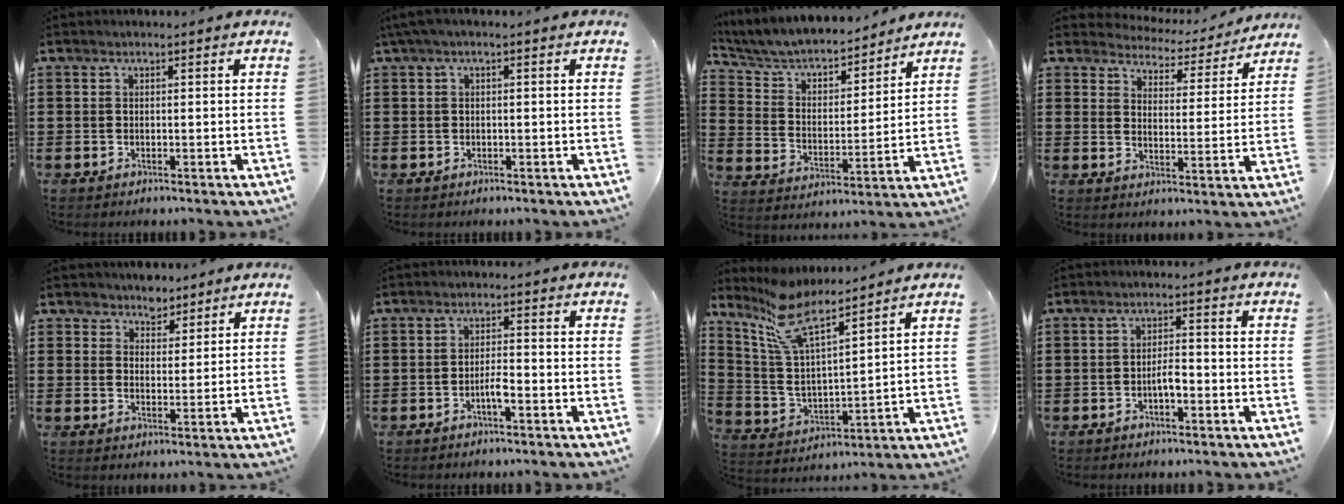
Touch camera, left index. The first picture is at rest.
{"total": 1.2, "force": [-0.5, 0.2, 1.1], "torque": [-0.015, -0.004, -0.009]}
{"total": 5.3, "force": [5.0, 1.2, 1.3], "torque": [-0.052, -0.037, 0.078]}
{"total": 3.6, "force": [3.5, 0.6, -0.3], "torque": [-0.021, -0.028, 0.056]}
{"total": 3.6, "force": [3.1, 1.9, -0.2], "torque": [-0.013, 0.001, 0.057]}
{"total": 2.6, "force": [-1.4, 0.5, 2.2], "torque": [-0.042, 0.006, -0.026]}
{"total": 8.6, "force": [7.1, 1.4, 4.7], "torque": [-0.126, -0.039, 0.122]}
{"total": 2.7, "force": [-1.1, 0.9, 2.3], "torque": [-0.044, 0.008, -0.023]}